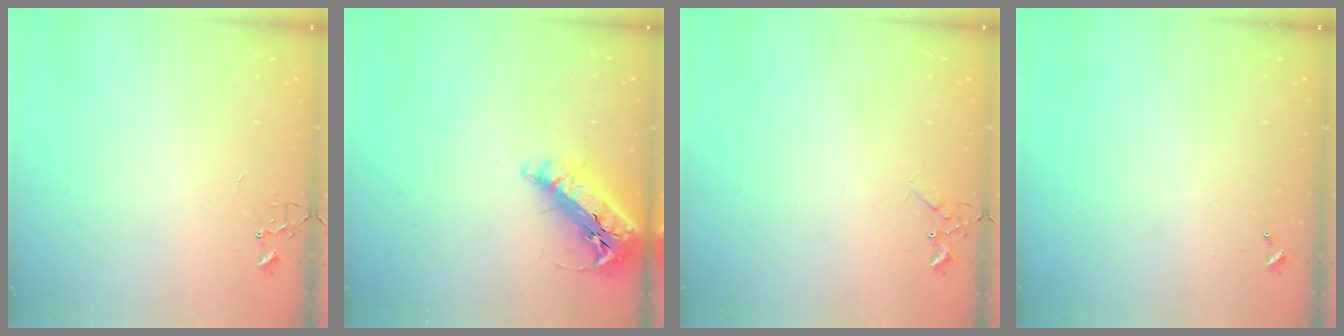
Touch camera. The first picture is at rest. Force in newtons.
{"total": 21.2, "press": 20.8, "slide": 4.0}
{"total": 6.1, "press": 6.0, "slide": 0.8}
{"total": 0.0}